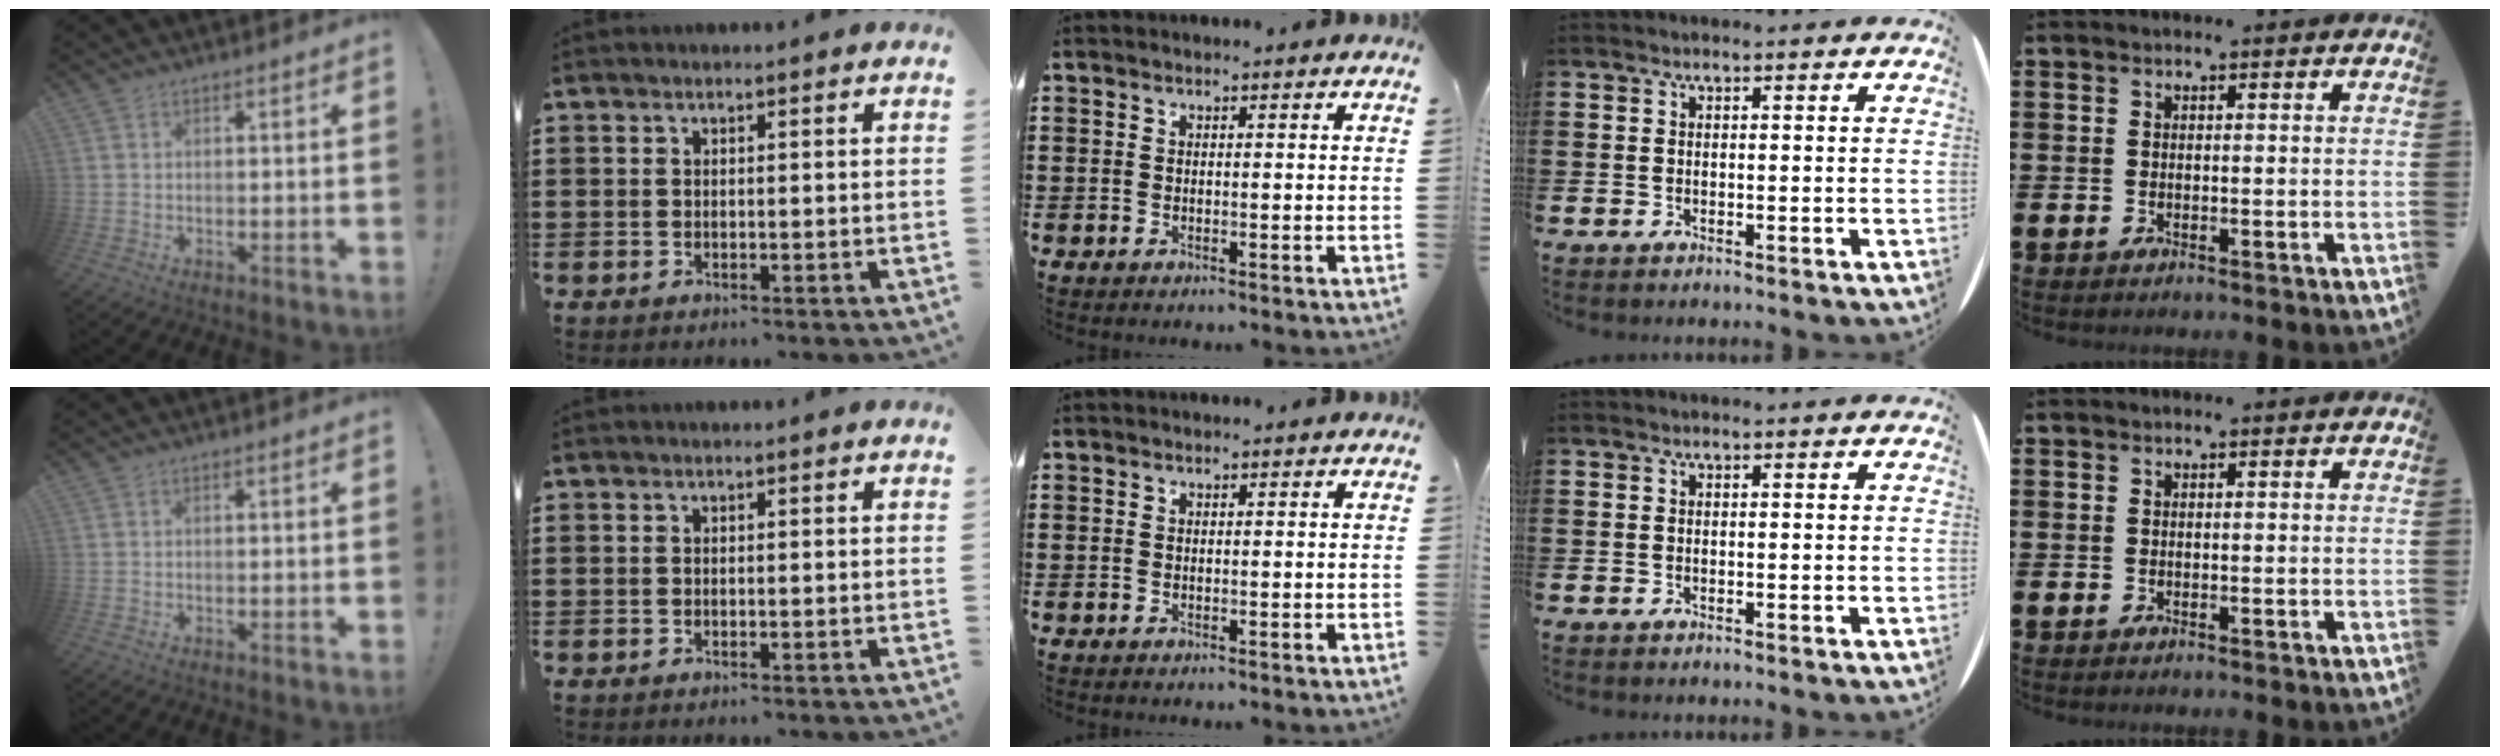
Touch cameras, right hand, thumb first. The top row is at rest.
{}